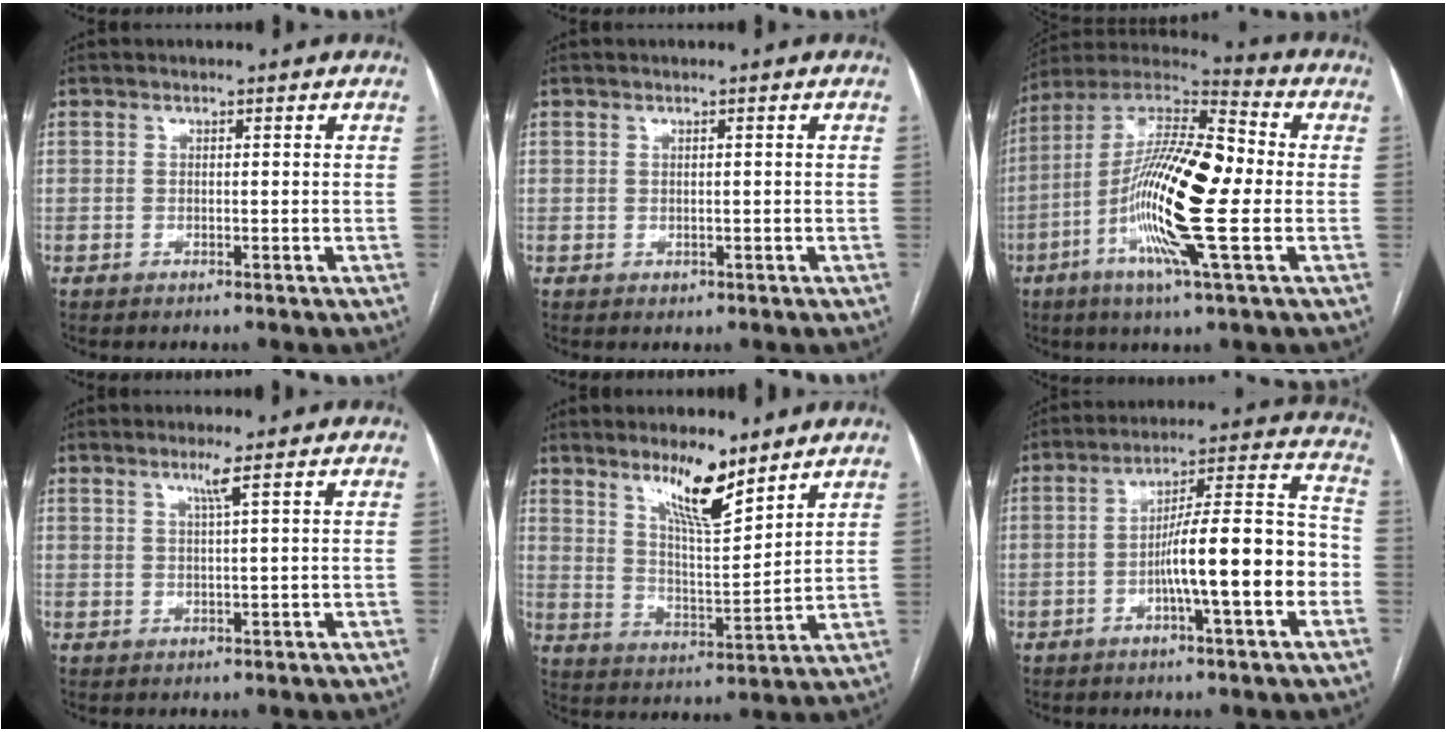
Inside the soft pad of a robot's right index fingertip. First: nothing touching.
{"total": 0.5, "force": [0.1, 0.5, 0.0], "torque": [0.001, 0.000, 0.004]}
{"total": 19.9, "force": [-3.1, 2.3, 19.5], "torque": [-0.376, 0.002, -0.066]}
{"total": 2.1, "force": [1.3, -0.7, 1.5], "torque": [-0.030, -0.006, 0.026]}
{"total": 9.7, "force": [7.2, 1.4, 6.4], "torque": [-0.114, -0.013, 0.131]}
{"total": 14.1, "force": [-3.9, 1.2, 13.5], "torque": [-0.205, 0.025, -0.063]}